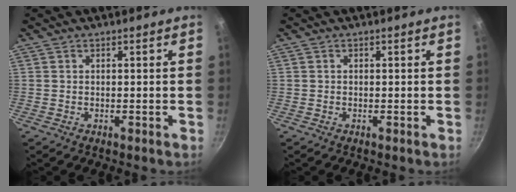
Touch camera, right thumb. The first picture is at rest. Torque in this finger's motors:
{"motor_torque": [-0.34, 0.02, -0.23, 0.13, -0.01]}